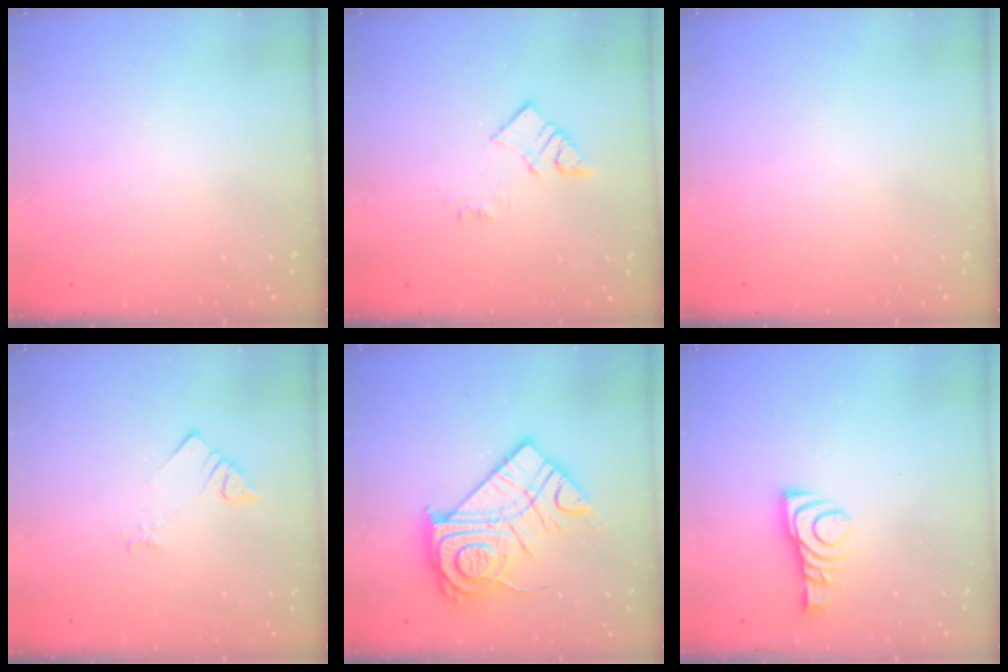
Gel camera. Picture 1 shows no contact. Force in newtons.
{"total": 6.9, "press": 6.8, "slide": 0.3}
{"total": 0.0}
{"total": 2.1, "press": 2.0, "slide": 0.5}
{"total": 20.7, "press": 20.6, "slide": 1.9}
{"total": 9.1, "press": 9.1, "slide": 0.4}